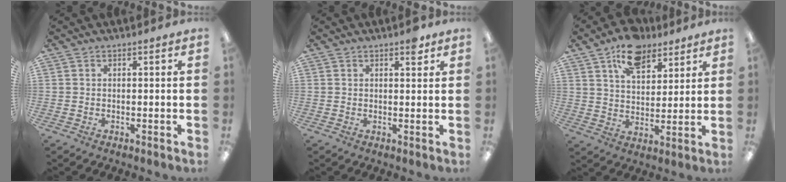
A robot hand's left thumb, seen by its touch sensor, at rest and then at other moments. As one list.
[{"total": 3.2, "force": [2.1, 1.3, 2.0], "torque": [-0.010, -0.009, 0.030]}, {"total": 11.4, "force": [7.9, 6.0, 5.5], "torque": [-0.082, -0.033, 0.143]}]